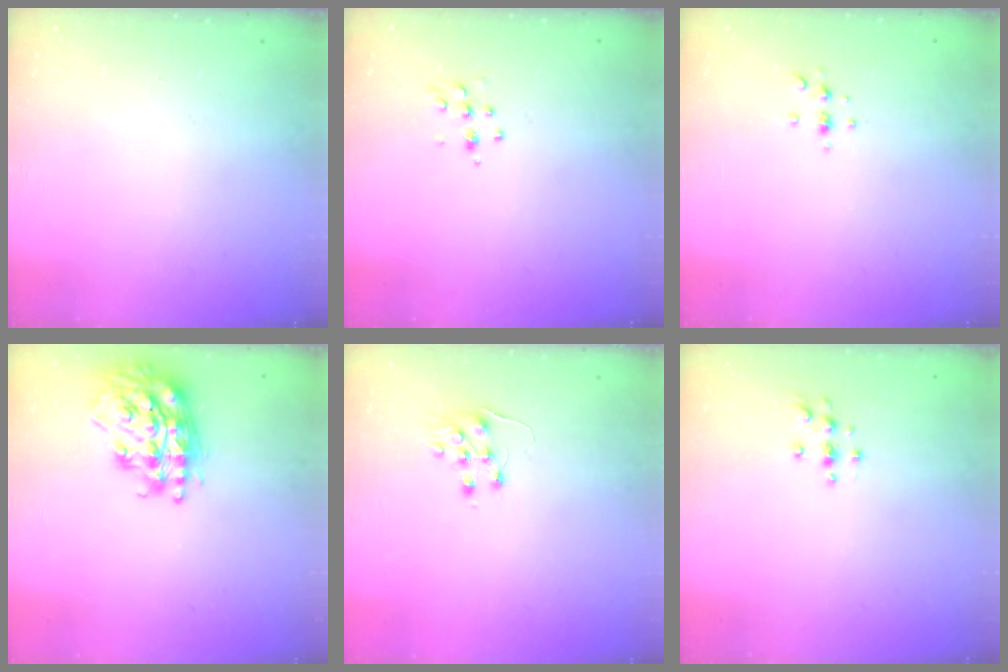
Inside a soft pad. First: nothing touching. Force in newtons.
{"total": 5.4, "press": 5.4, "slide": 0.6}
{"total": 3.7, "press": 3.3, "slide": 1.6}
{"total": 18.8, "press": 18.8, "slide": 1.5}
{"total": 7.1, "press": 7.1, "slide": 0.6}
{"total": 3.5, "press": 3.4, "slide": 0.5}